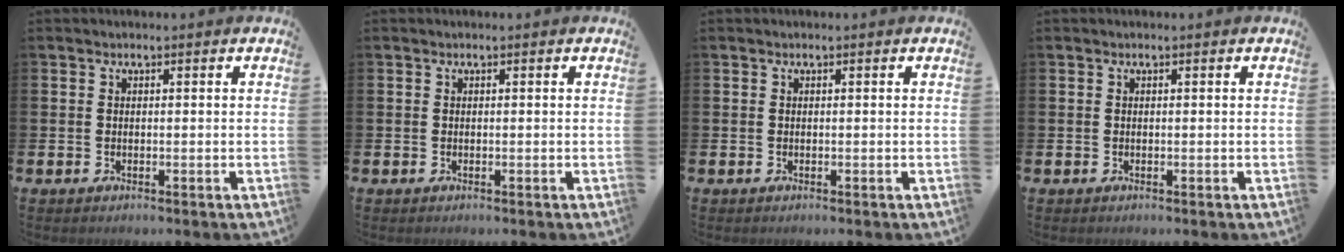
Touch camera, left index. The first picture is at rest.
{"total": 0.0}
{"total": 0.0}
{"total": 0.0}